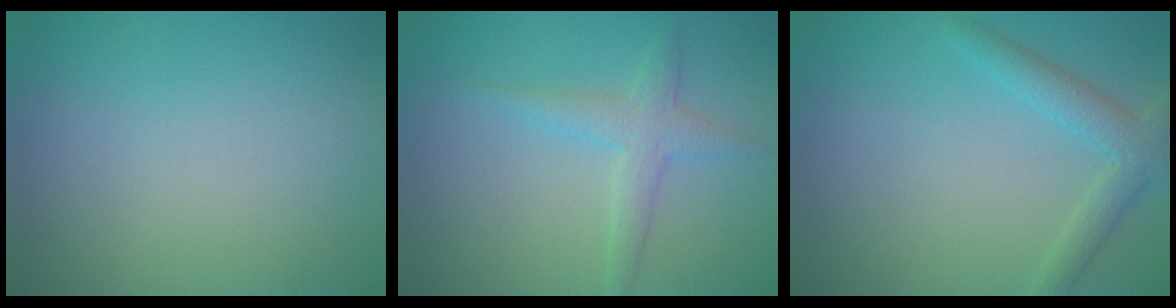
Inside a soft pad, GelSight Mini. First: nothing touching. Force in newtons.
{"total": 2.4, "press": 2.4, "slide": 0.1}
{"total": 2.8, "press": 2.8, "slide": 0.1}